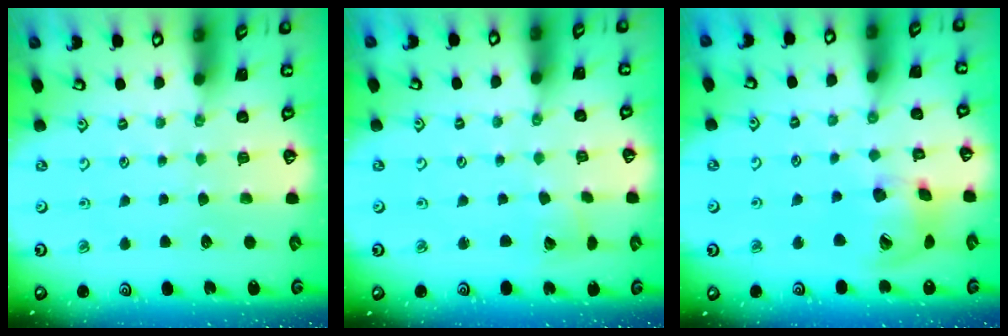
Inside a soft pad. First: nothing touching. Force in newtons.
{"total": 2.6, "press": 2.6, "slide": 0.4}
{"total": 16.9, "press": 16.8, "slide": 2.5}